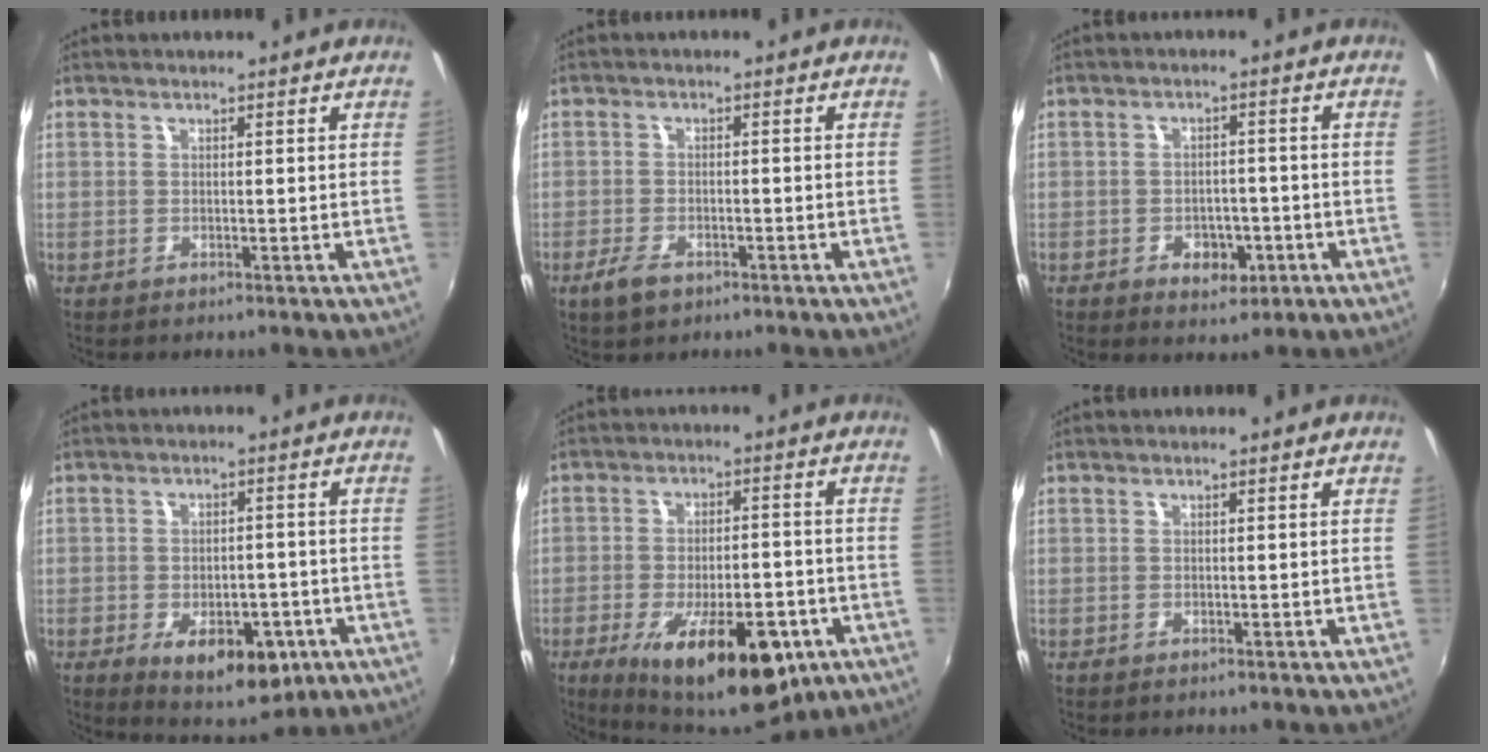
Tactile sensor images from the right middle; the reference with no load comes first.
{"total": 4.3, "force": [-2.7, 2.1, 2.5], "torque": [-0.066, -0.009, -0.049]}
{"total": 5.4, "force": [-2.5, 3.9, 2.9], "torque": [-0.056, -0.001, -0.027]}
{"total": 11.5, "force": [-5.2, 6.5, 7.9], "torque": [-0.131, -0.009, -0.061]}
{"total": 18.9, "force": [-9.5, 7.9, 14.3], "torque": [-0.240, -0.027, -0.128]}
{"total": 0.0}